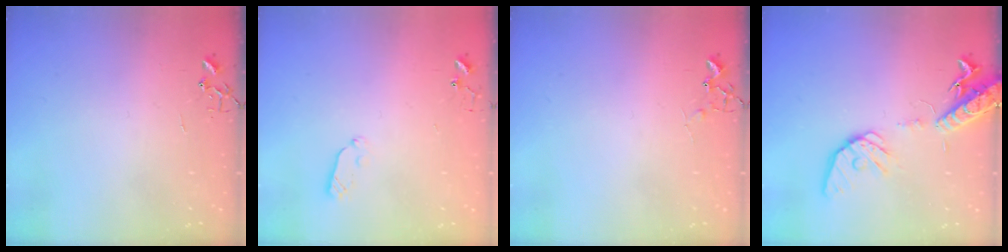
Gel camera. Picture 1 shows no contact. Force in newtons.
{"total": 4.5, "press": 4.5, "slide": 0.4}
{"total": 5.4, "press": 5.3, "slide": 0.8}
{"total": 16.1, "press": 15.8, "slide": 3.0}